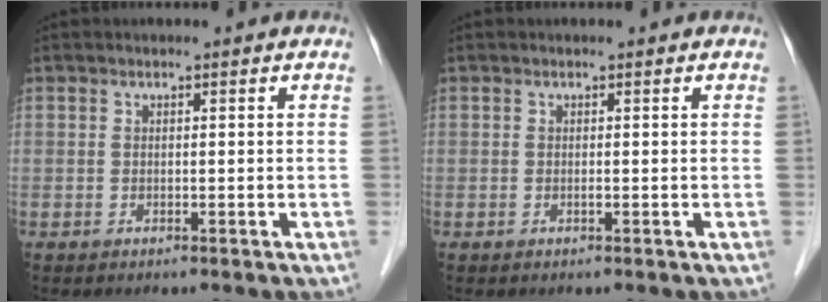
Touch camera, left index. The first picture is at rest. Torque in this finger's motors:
{"motor_torque": [0.13, 0.06, -0.02, 0.00]}